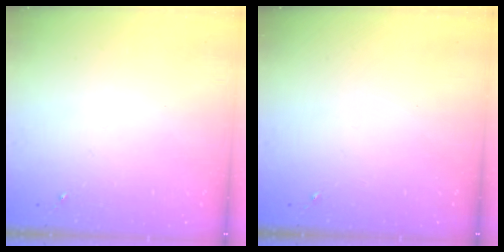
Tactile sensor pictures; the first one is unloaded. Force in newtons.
{"total": 0.0}